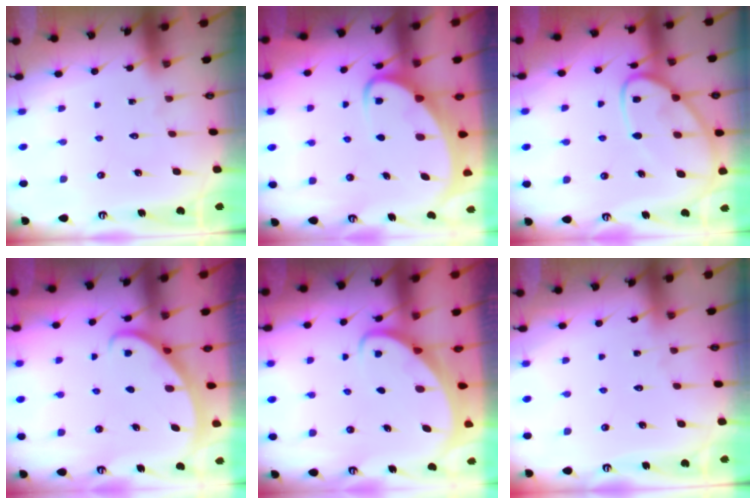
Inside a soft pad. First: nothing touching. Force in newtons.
{"total": 5.8, "press": 5.8, "slide": 0.6}
{"total": 14.3, "press": 14.3, "slide": 1.2}
{"total": 3.0, "press": 3.0, "slide": 0.1}
{"total": 3.2, "press": 3.1, "slide": 0.4}
{"total": 2.5, "press": 2.5, "slide": 0.3}